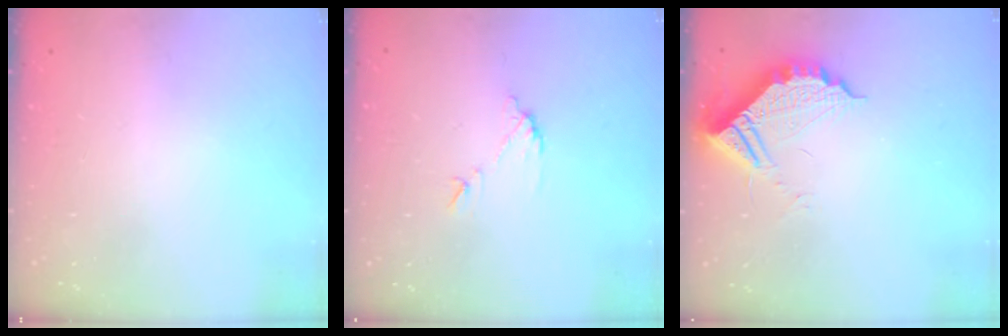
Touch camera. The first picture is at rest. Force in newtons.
{"total": 7.2, "press": 7.2, "slide": 0.2}
{"total": 10.8, "press": 10.7, "slide": 1.0}